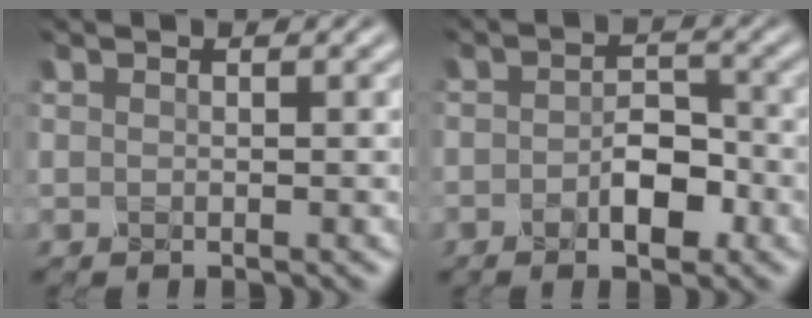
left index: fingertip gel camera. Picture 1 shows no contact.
{"total": 4.1, "force": [-1.9, 2.1, 2.9], "torque": [-0.051, -0.004, -0.033]}